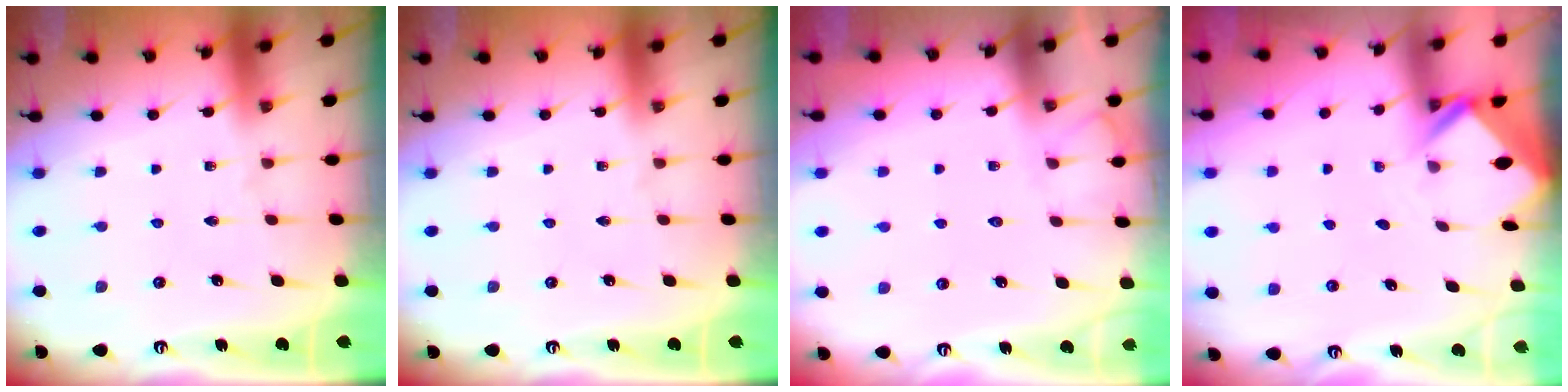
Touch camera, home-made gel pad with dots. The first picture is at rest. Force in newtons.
{"total": 0.0}
{"total": 4.3, "press": 4.2, "slide": 0.6}
{"total": 2.3, "press": 2.3, "slide": 0.1}